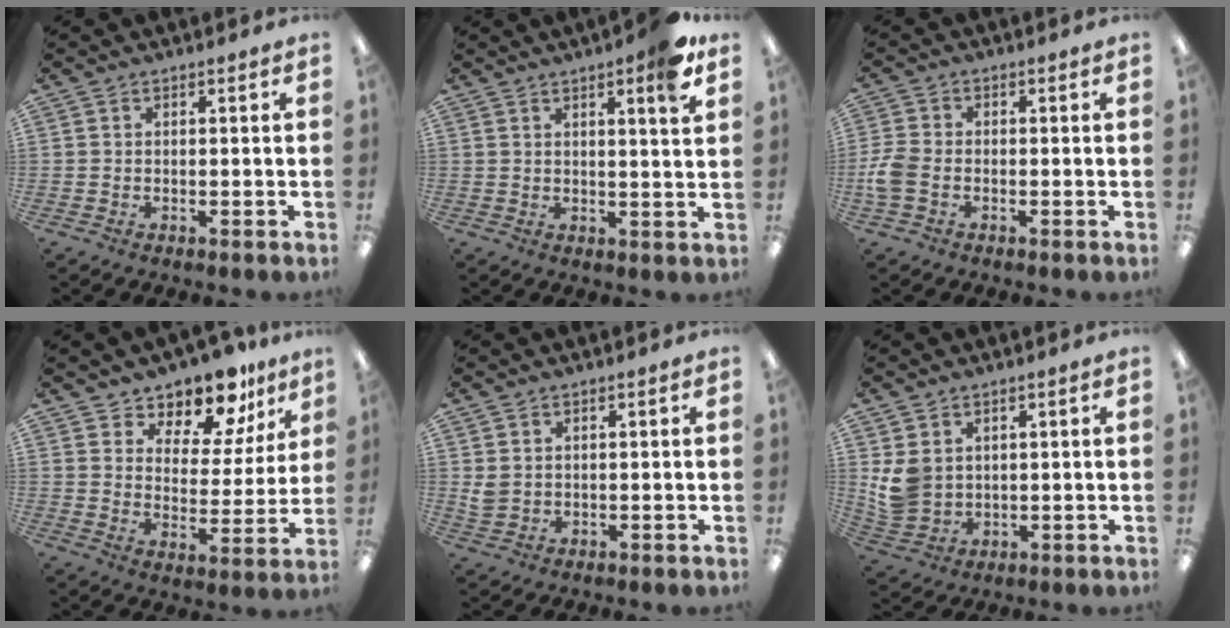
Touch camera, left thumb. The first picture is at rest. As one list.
[{"total": 6.4, "force": [4.0, 0.8, 5.0], "torque": [-0.074, -0.014, 0.060]}, {"total": 5.1, "force": [-1.5, 3.4, 3.5], "torque": [-0.075, 0.006, -0.029]}, {"total": 10.9, "force": [9.9, 3.9, 2.5], "torque": [-0.049, -0.087, 0.180]}, {"total": 2.8, "force": [1.0, 2.1, 1.4], "torque": [-0.029, 0.003, 0.020]}, {"total": 6.8, "force": [2.2, 5.6, 3.2], "torque": [-0.073, -0.001, 0.047]}]